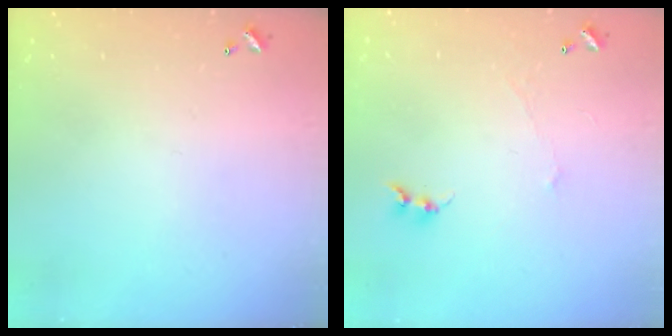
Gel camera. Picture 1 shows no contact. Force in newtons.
{"total": 0.0}